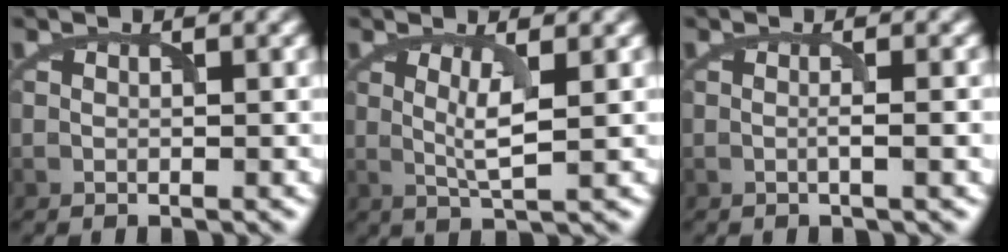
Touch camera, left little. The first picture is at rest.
{"total": 2.8, "force": [0.3, 0.6, 2.8], "torque": [-0.052, -0.001, 0.011]}
{"total": 1.4, "force": [-0.3, 0.2, 1.3], "torque": [-0.017, 0.001, -0.006]}